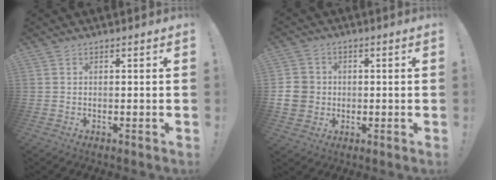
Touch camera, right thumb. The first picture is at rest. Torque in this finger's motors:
{"motor_torque": [-0.16, -0.03, -0.17, 0.49, -0.05]}